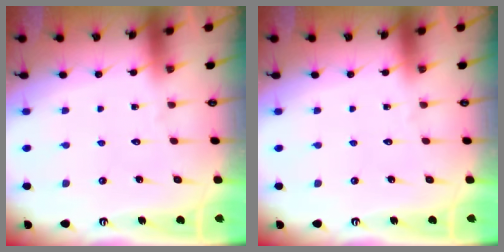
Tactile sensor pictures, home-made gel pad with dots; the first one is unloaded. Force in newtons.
{"total": 0.0}